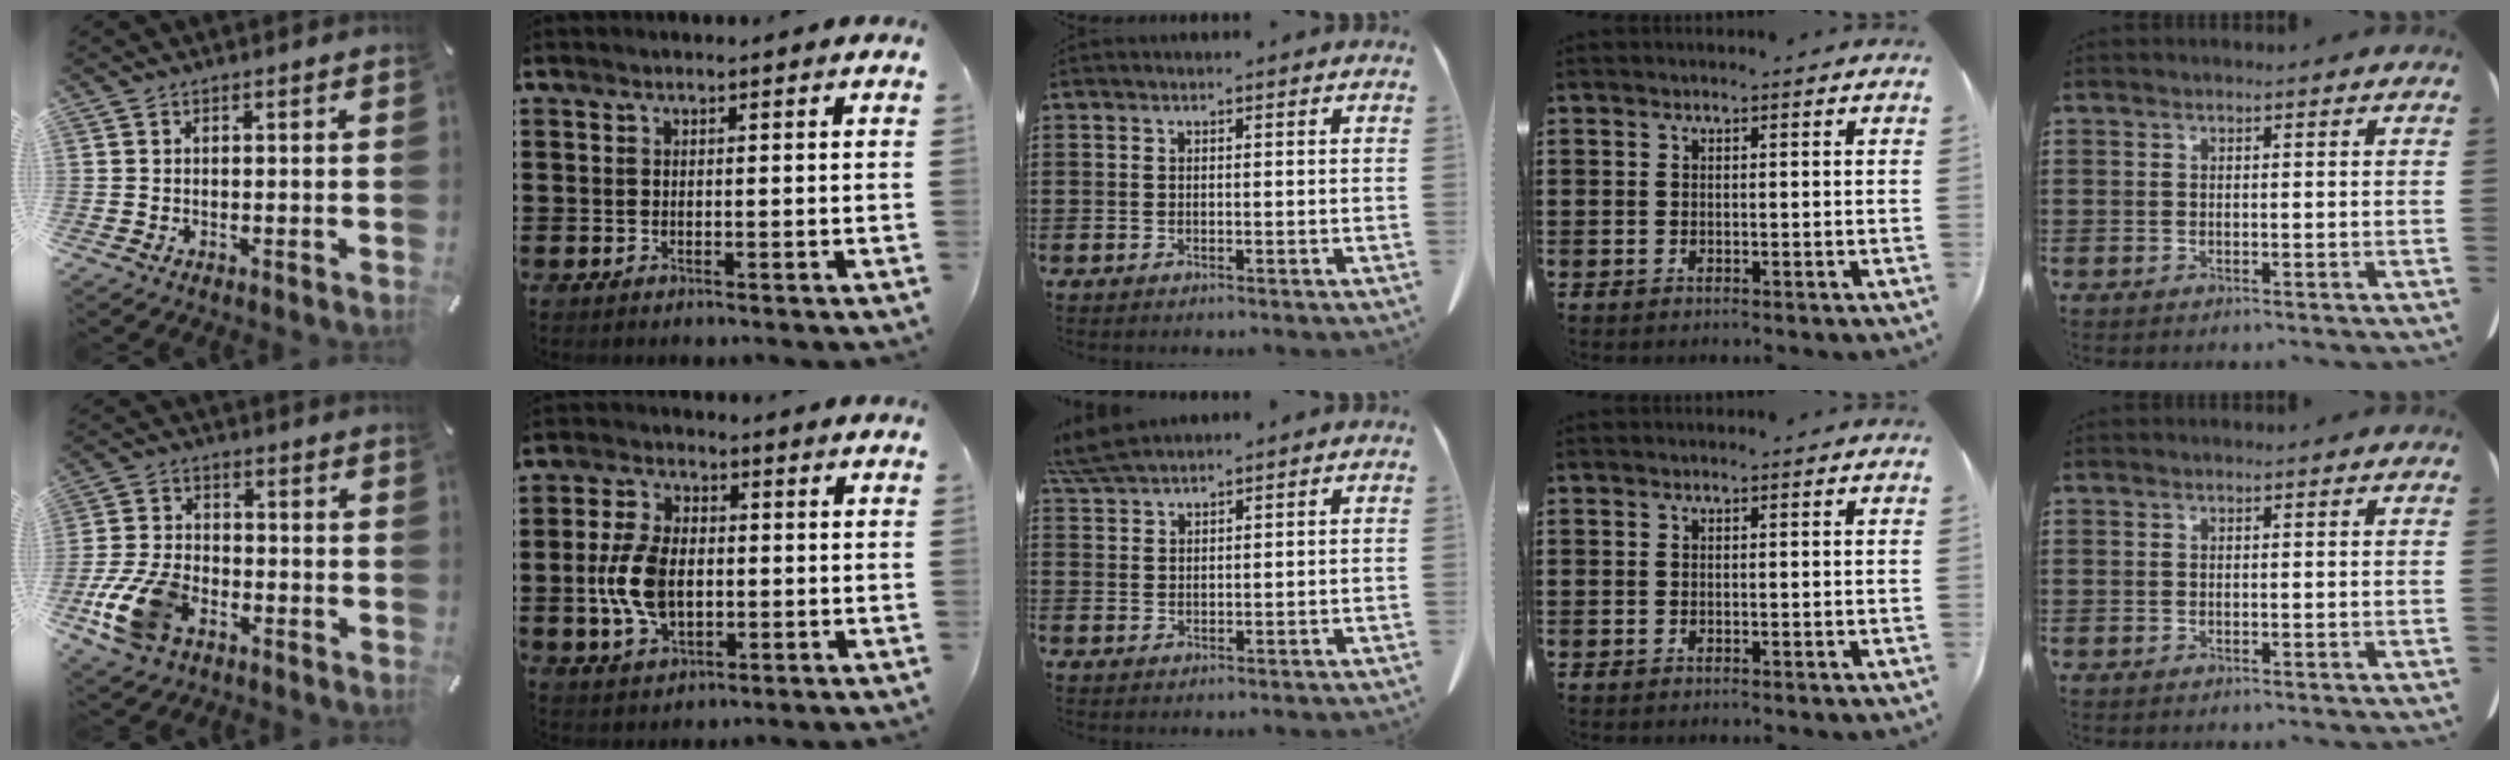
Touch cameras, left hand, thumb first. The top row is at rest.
{"thumb": {"total": 12.4, "force": [-6.0, 7.8, 7.4], "torque": [-0.163, 0.024, -0.109]}, "index": {"total": 9.0, "force": [-0.7, 5.6, 7.0], "torque": [-0.175, 0.003, -0.021]}, "middle": {"total": 4.4, "force": [4.0, 0.4, 1.9], "torque": [-0.049, -0.006, 0.077]}}